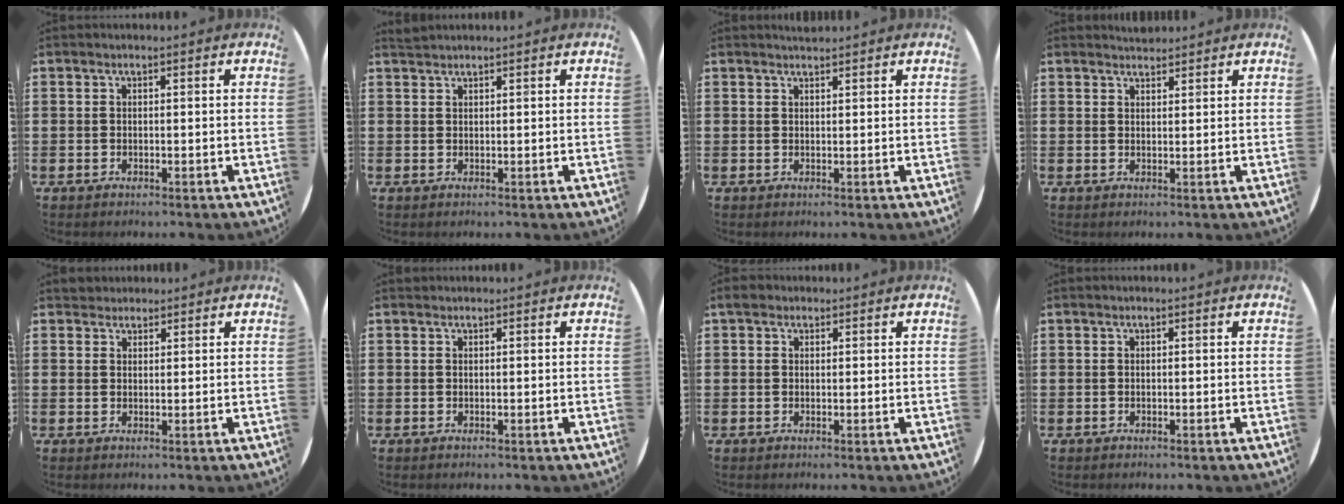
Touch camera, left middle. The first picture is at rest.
{"total": 0.9, "force": [0.9, -0.1, -0.1], "torque": [0.001, 0.000, 0.018]}
{"total": 1.0, "force": [1.0, -0.1, 0.0], "torque": [0.002, -0.001, 0.020]}
{"total": 1.8, "force": [1.7, 0.3, -0.1], "torque": [0.001, 0.001, 0.033]}
{"total": 1.7, "force": [1.6, 0.6, -0.2], "torque": [0.002, 0.005, 0.032]}
{"total": 0.0}
{"total": 1.4, "force": [1.0, 0.8, 0.4], "torque": [-0.002, 0.004, 0.016]}
{"total": 0.0}